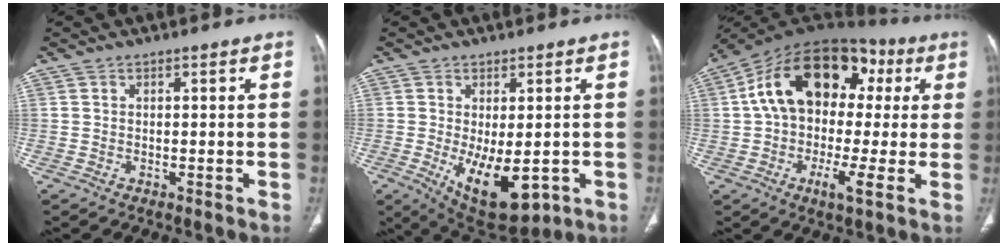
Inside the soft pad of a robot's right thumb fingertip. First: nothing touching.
{"total": 12.4, "force": [-3.5, 5.9, 10.3], "torque": [-0.144, -0.016, -0.029]}
{"total": 23.3, "force": [4.0, 12.9, 19.0], "torque": [-0.276, 0.034, 0.047]}